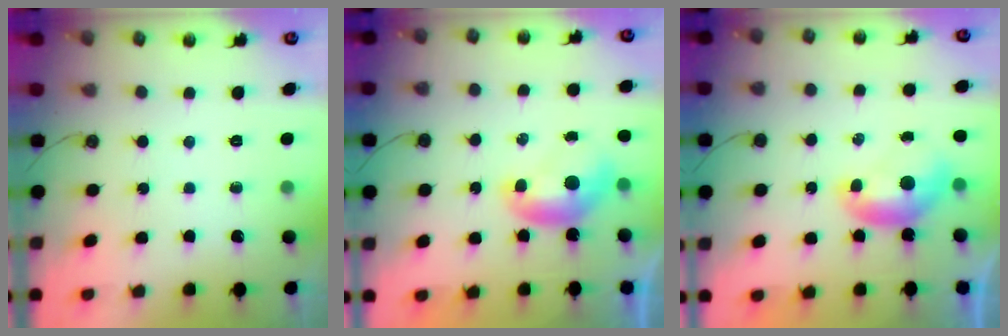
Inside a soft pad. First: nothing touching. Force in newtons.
{"total": 0.0}
{"total": 0.0}